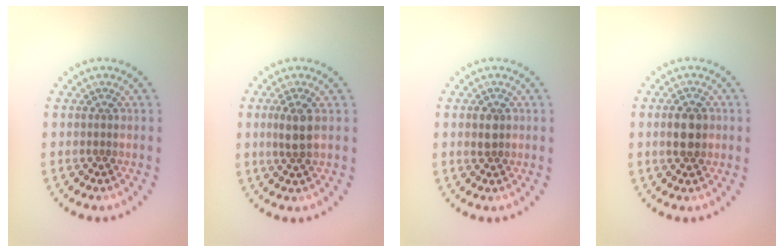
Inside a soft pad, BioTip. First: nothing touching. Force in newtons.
{"total": 2.2, "press": 2.0, "slide": 0.9}
{"total": 1.5, "press": 1.4, "slide": 0.5}
{"total": 3.0, "press": 3.0, "slide": 0.1}